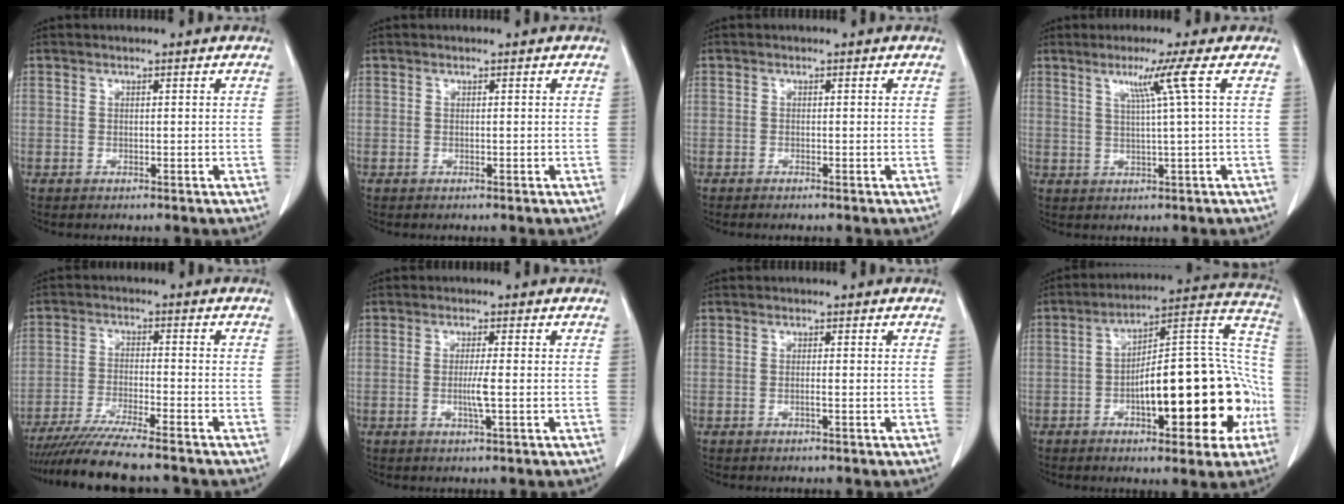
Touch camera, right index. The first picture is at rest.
{"total": 0.0}
{"total": 0.9, "force": [-0.7, -0.1, 0.5], "torque": [-0.010, 0.000, -0.010]}
{"total": 4.9, "force": [1.8, -1.9, 4.1], "torque": [-0.080, -0.006, 0.037]}
{"total": 10.7, "force": [-9.2, -0.3, 5.5], "torque": [-0.083, -0.029, -0.151]}
{"total": 3.0, "force": [-0.5, -0.2, 2.9], "torque": [-0.059, -0.006, -0.010]}
{"total": 0.8, "force": [-0.2, -0.1, 0.8], "torque": [-0.016, 0.000, -0.004]}
{"total": 22.6, "force": [-5.6, 6.8, 20.8], "torque": [-0.248, 0.046, -0.067]}